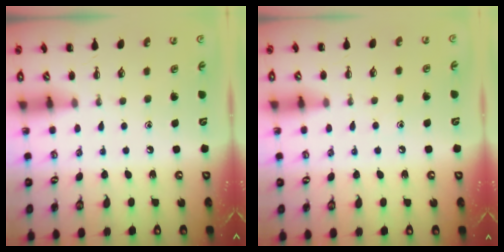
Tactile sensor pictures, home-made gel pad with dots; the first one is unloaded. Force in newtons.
{"total": 5.4, "press": 5.2, "slide": 1.6}